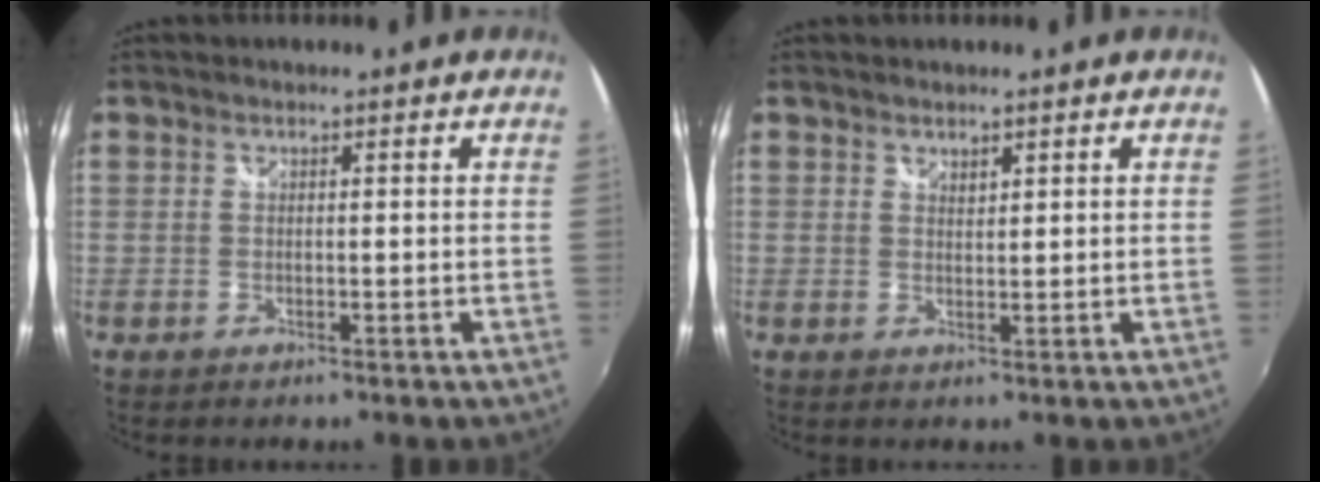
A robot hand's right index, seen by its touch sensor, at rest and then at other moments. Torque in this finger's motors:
{"motor_torque": [-0.14, 0.10, 0.07, 0.00]}